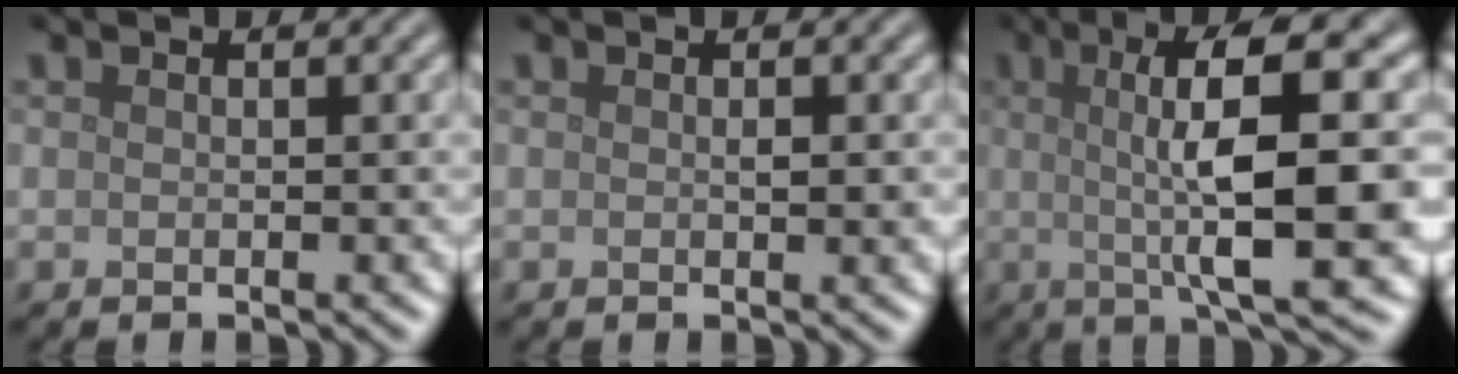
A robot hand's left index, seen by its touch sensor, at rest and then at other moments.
{"total": 0.7, "force": [0.1, 0.3, 0.7], "torque": [-0.011, -0.001, 0.002]}
{"total": 11.6, "force": [1.0, 2.8, 11.2], "torque": [-0.151, 0.012, 0.016]}